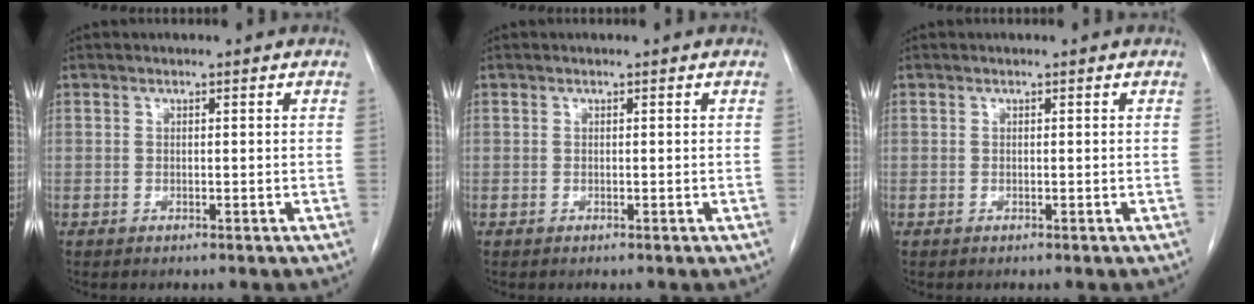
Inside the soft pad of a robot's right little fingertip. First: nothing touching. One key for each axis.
{"total": 0.0}
{"total": 0.0}